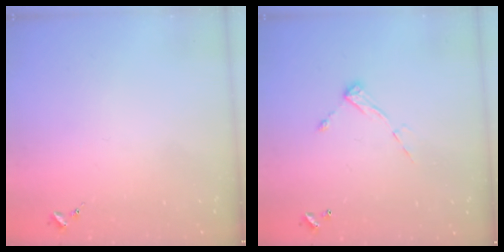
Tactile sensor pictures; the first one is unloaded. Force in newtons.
{"total": 6.5, "press": 6.4, "slide": 0.6}